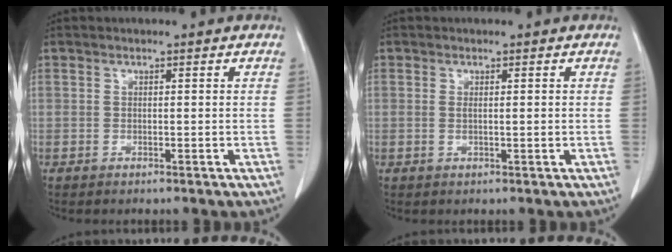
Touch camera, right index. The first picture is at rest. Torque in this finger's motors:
{"motor_torque": [-0.03, -0.01, -0.08, -0.01]}